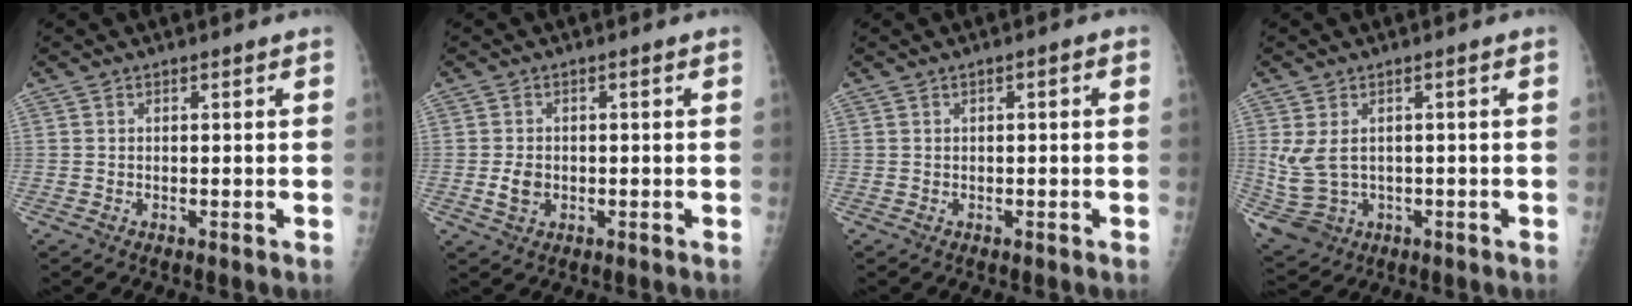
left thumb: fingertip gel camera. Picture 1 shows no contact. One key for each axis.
{"total": 3.1, "fx": -0.6, "fy": 2.3, "fz": 2.0, "tx": -0.033, "ty": 0.001, "tz": -0.008}
{"total": 1.2, "fx": 0.1, "fy": 0.5, "fz": 1.1, "tx": -0.017, "ty": 0.005, "tz": -0.001}
{"total": 7.3, "fx": 0.0, "fy": 5.6, "fz": 4.7, "tx": -0.104, "ty": -0.001, "tz": 0.023}